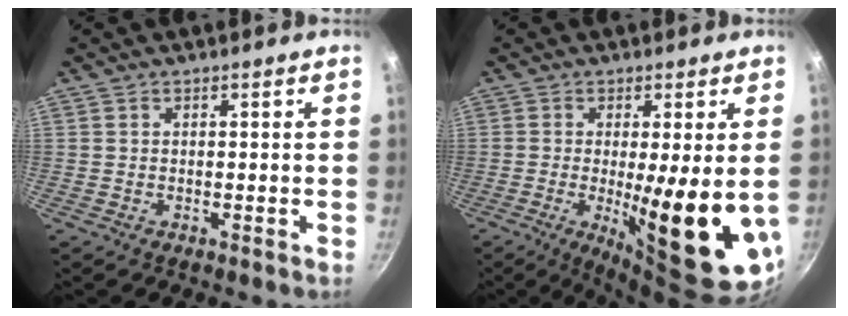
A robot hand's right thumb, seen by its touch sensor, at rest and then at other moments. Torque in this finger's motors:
{"motor_torque": [2.56, 2.45, 2.49, -0.09, 0.48]}